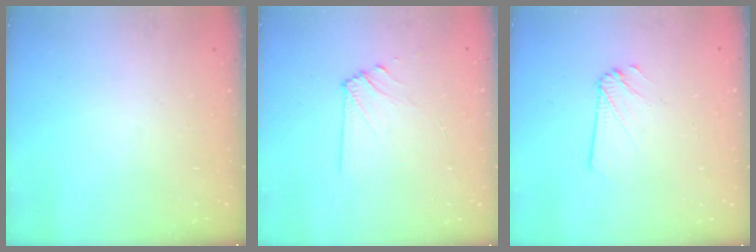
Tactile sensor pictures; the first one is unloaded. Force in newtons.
{"total": 6.2, "press": 6.2, "slide": 0.9}
{"total": 2.2, "press": 2.2, "slide": 0.1}